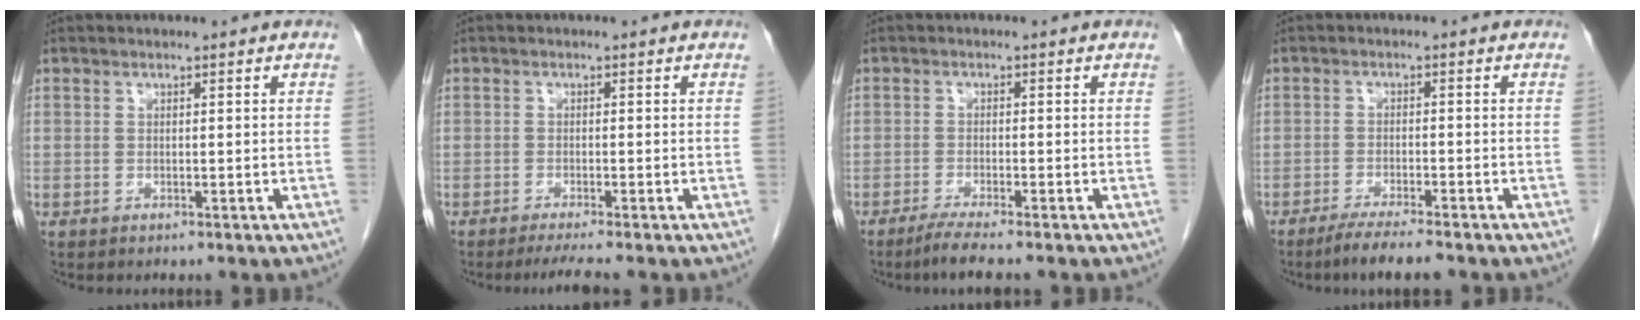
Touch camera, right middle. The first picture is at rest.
{"total": 3.0, "force": [-2.4, -0.5, 1.7], "torque": [-0.031, -0.008, -0.044]}
{"total": 3.8, "force": [-3.0, -0.4, 2.3], "torque": [-0.045, -0.009, -0.057]}
{"total": 5.2, "force": [-4.2, 0.1, 3.1], "torque": [-0.053, -0.013, -0.071]}